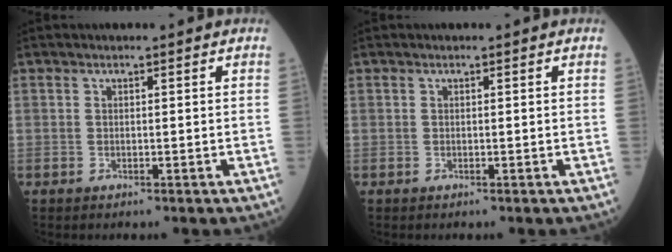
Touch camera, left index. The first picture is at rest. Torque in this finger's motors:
{"motor_torque": [0.00, 0.00, 0.00, 0.00]}